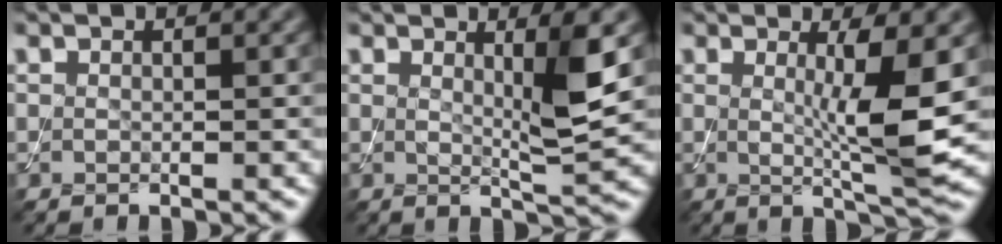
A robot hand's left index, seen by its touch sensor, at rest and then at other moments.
{"total": 4.2, "force": [1.3, 0.5, 3.9], "torque": [-0.062, -0.013, 0.023]}
{"total": 5.4, "force": [0.5, 0.7, 5.3], "torque": [-0.085, -0.014, 0.011]}